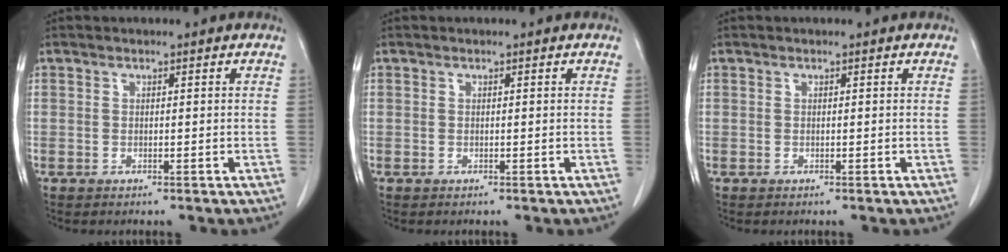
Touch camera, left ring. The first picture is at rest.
{"total": 0.0}
{"total": 0.0}